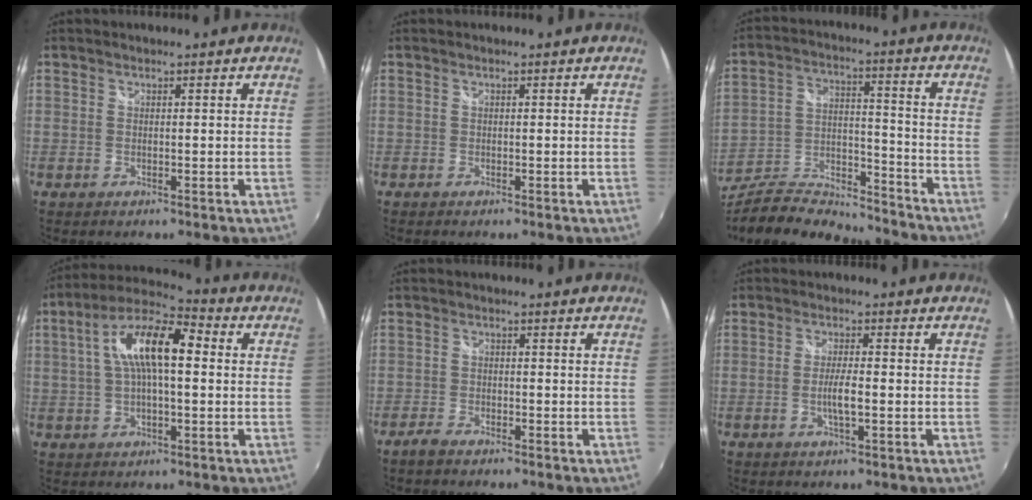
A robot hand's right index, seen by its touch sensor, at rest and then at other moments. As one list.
[{"total": 0.0}, {"total": 20.0, "force": [-17.1, 5.7, 8.7], "torque": [-0.172, 0.002, -0.277]}, {"total": 13.2, "force": [1.8, 4.9, 12.1], "torque": [-0.224, 0.026, 0.024]}, {"total": 2.9, "force": [-2.5, 0.9, 1.2], "torque": [-0.039, -0.003, -0.051]}, {"total": 3.4, "force": [-0.9, 0.4, 3.2], "torque": [-0.061, -0.004, -0.018]}]